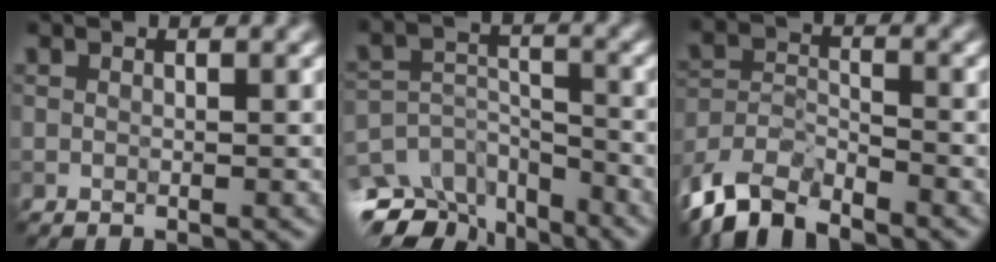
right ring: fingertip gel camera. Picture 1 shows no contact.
{"total": 7.4, "force": [-6.6, 3.0, 1.5], "torque": [-0.026, 0.001, -0.098]}
{"total": 6.0, "force": [-5.5, 1.6, 1.6], "torque": [-0.031, -0.004, -0.104]}